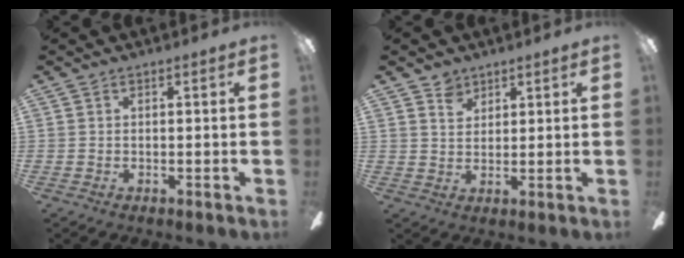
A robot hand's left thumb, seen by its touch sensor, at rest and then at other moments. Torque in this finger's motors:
{"motor_torque": [0.31, -0.36, -0.03, -0.06, -0.07]}